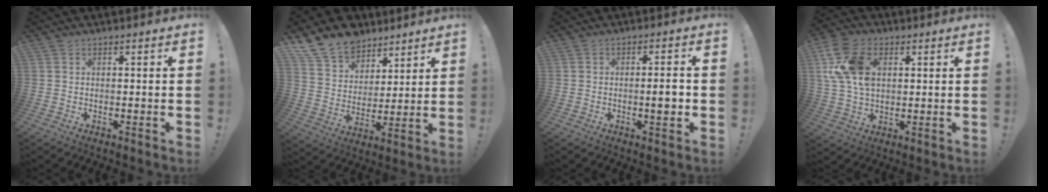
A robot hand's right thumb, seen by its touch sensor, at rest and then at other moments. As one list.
[{"total": 13.8, "force": [10.3, 8.6, 3.3], "torque": [-0.062, -0.075, 0.199]}, {"total": 4.5, "force": [-0.8, 0.7, 4.3], "torque": [-0.055, -0.004, -0.017]}, {"total": 15.0, "force": [3.7, 10.2, 10.3], "torque": [-0.204, 0.001, 0.072]}]